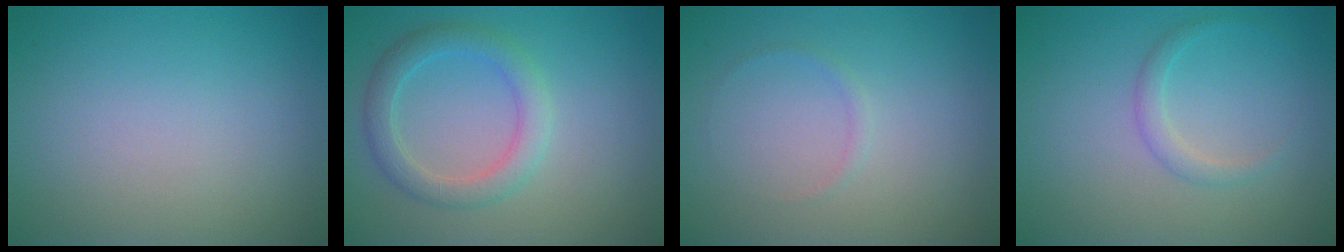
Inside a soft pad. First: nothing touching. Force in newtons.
{"total": 3.1, "press": 3.1, "slide": 0.0}
{"total": 0.6, "press": 0.6, "slide": 0.1}
{"total": 1.4, "press": 1.4, "slide": 0.1}